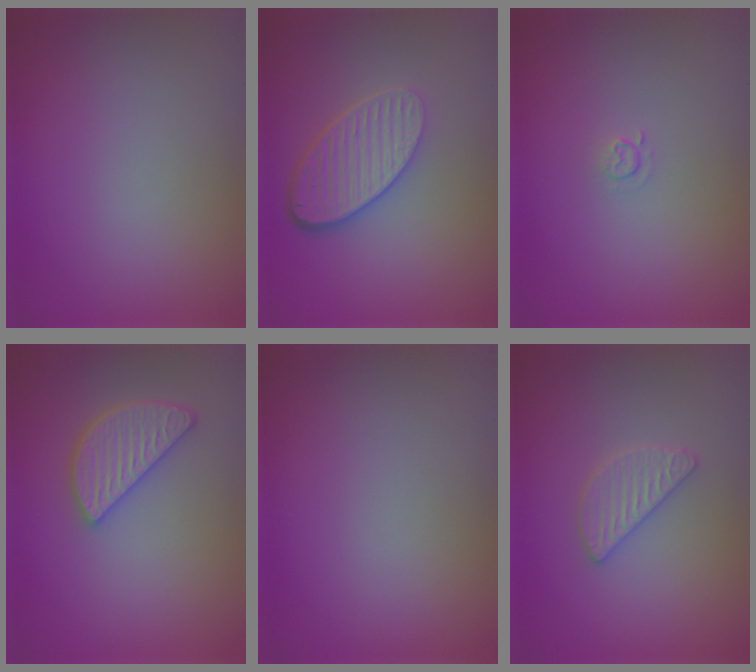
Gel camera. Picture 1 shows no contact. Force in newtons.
{"total": 5.3, "press": 3.8, "slide": 3.6}
{"total": 0.7, "press": 0.3, "slide": 0.6}
{"total": 4.1, "press": 3.5, "slide": 2.1}
{"total": 0.0}
{"total": 2.4, "press": 2.3, "slide": 0.3}